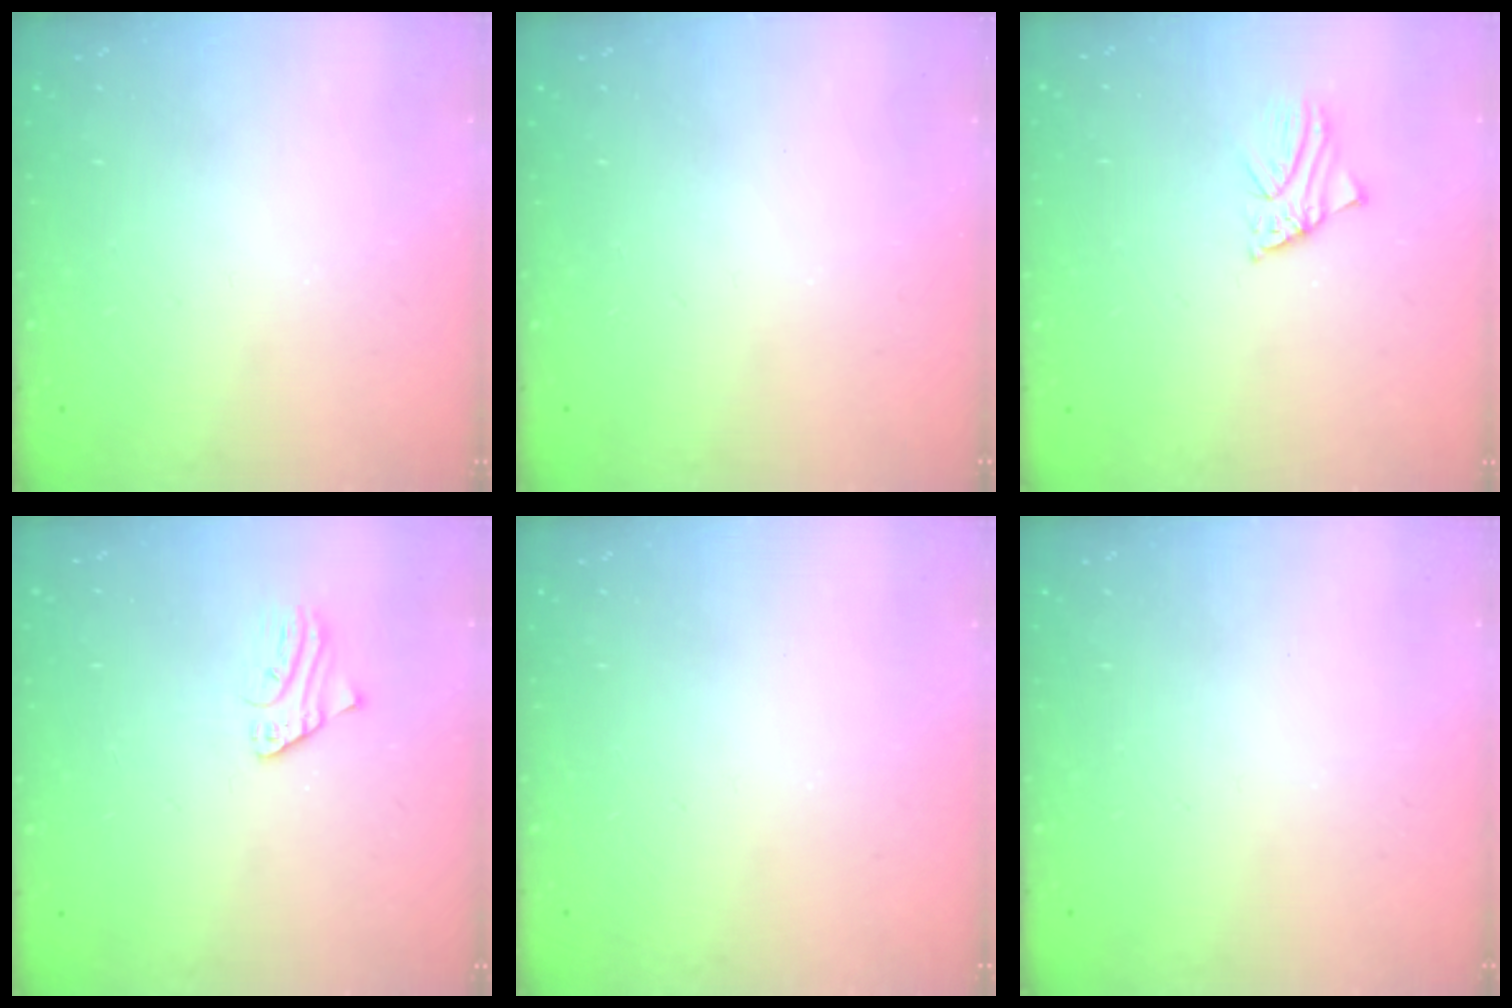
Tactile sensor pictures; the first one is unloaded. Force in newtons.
{"total": 0.0}
{"total": 1.5, "press": 1.5, "slide": 0.1}
{"total": 2.2, "press": 2.2, "slide": 0.2}
{"total": 0.0}
{"total": 0.0}